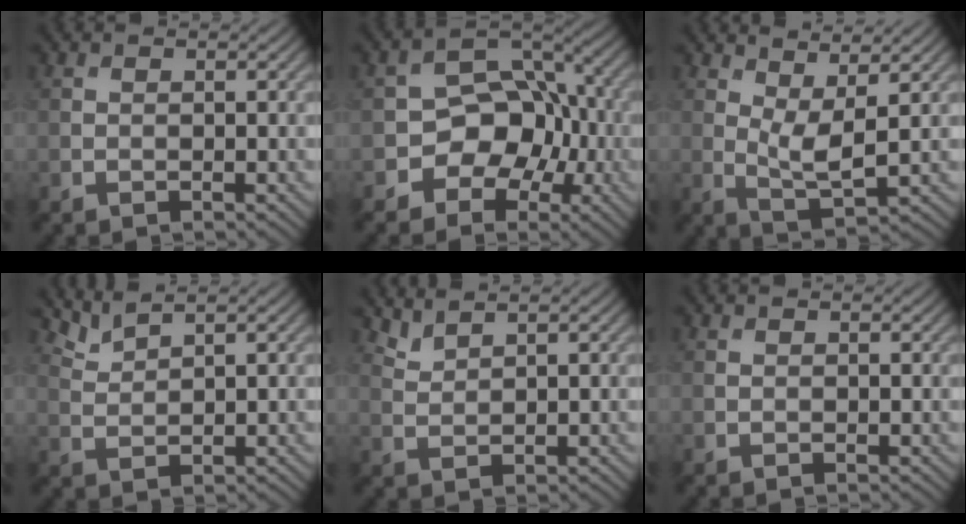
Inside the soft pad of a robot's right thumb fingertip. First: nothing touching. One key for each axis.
{"total": 7.4, "fx": -2.5, "fy": 5.8, "fz": 4.0, "tx": -0.050, "ty": 0.006, "tz": -0.056}
{"total": 4.2, "fx": 1.9, "fy": 1.2, "fz": 3.5, "tx": -0.080, "ty": -0.004, "tz": 0.038}
{"total": 2.6, "fx": 2.3, "fy": 0.3, "fz": 1.0, "tx": -0.029, "ty": 0.003, "tz": 0.059}
{"total": 2.1, "fx": 2.0, "fy": 0.2, "fz": 0.7, "tx": -0.023, "ty": 0.002, "tz": 0.051}
{"total": 0.0}